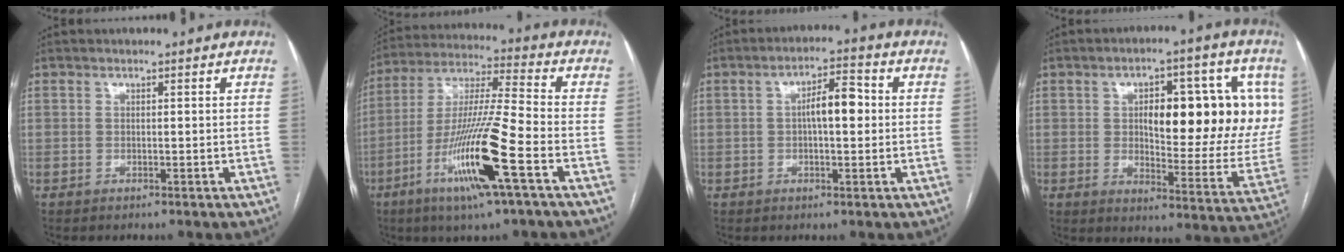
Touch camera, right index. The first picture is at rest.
{"total": 16.1, "force": [-6.7, -0.2, 14.7], "torque": [-0.294, -0.015, -0.126]}
{"total": 5.9, "force": [0.4, 1.9, 5.5], "torque": [-0.094, 0.019, 0.004]}
{"total": 19.7, "force": [3.9, 7.0, 18.0], "torque": [-0.224, 0.013, 0.058]}